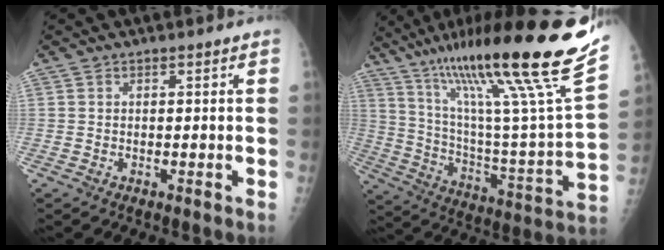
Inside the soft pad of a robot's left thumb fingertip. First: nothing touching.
{"total": 34.1, "force": [21.2, 3.6, 26.4], "torque": [-0.389, -0.054, 0.347]}